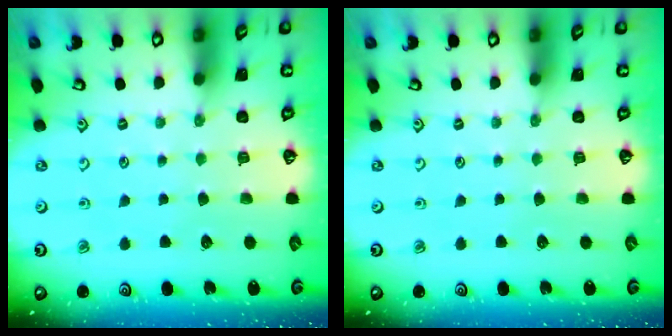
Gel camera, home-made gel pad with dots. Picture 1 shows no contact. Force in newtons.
{"total": 0.0}